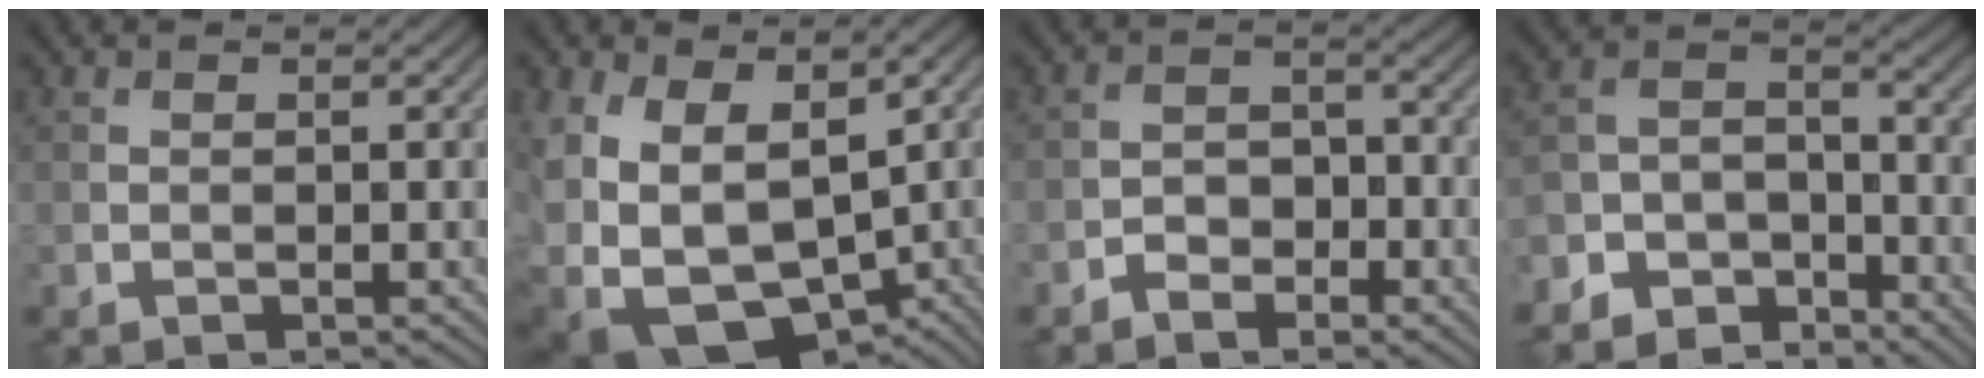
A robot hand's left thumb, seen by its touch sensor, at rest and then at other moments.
{"total": 16.5, "force": [-3.0, 11.6, 11.4], "torque": [-0.242, -0.046, 0.008]}
{"total": 3.6, "force": [-2.4, 2.0, 1.7], "torque": [-0.026, 0.005, -0.049]}
{"total": 7.4, "force": [-6.1, 3.7, 2.1], "torque": [-0.037, -0.003, -0.128]}